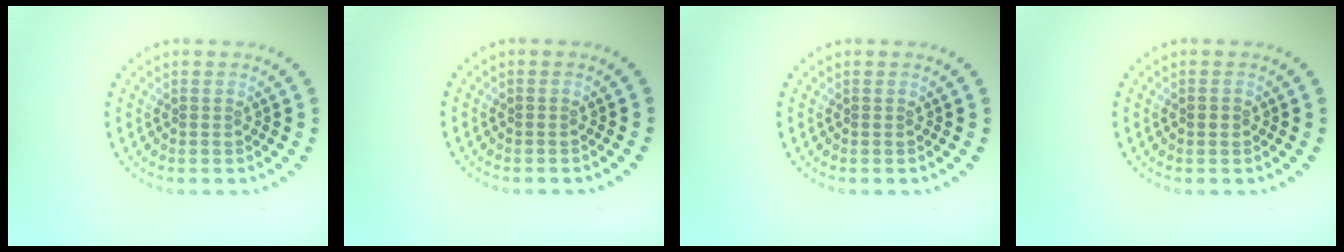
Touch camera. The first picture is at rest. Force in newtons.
{"total": 0.0}
{"total": 0.0}
{"total": 1.1, "press": 1.1, "slide": 0.1}